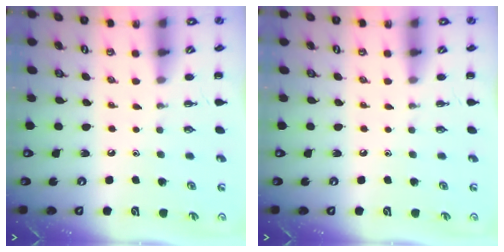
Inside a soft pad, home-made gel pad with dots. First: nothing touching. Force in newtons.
{"total": 0.0}